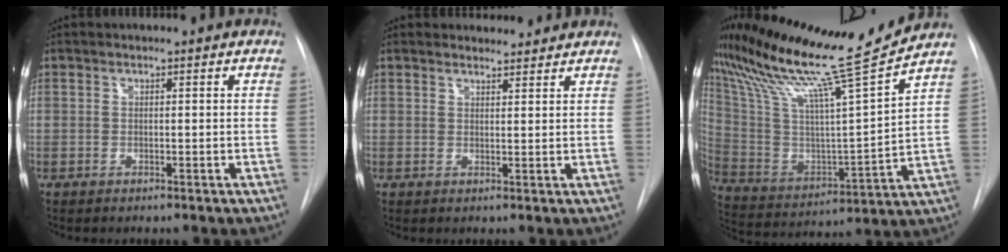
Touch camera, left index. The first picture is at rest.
{"total": 3.3, "force": [3.1, 1.1, 0.2], "torque": [-0.003, 0.006, 0.035]}
{"total": 20.7, "force": [18.0, -1.9, 9.9], "torque": [-0.194, -0.042, 0.304]}